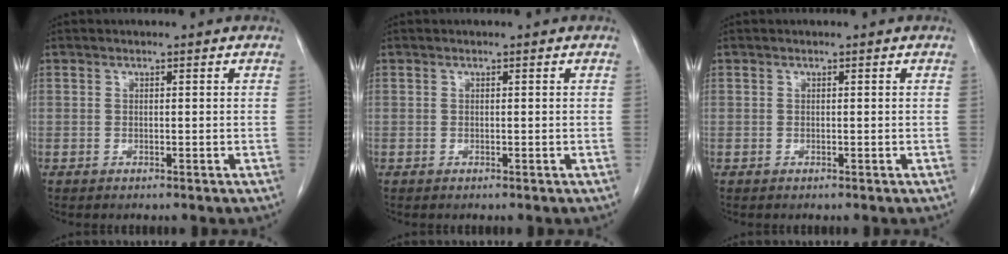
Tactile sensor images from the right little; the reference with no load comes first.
{"total": 0.0}
{"total": 0.0}